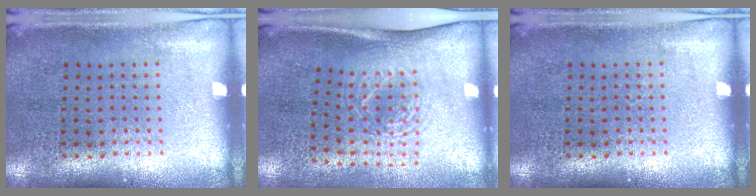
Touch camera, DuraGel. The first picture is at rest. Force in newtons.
{"total": 1.7, "press": 1.3, "slide": 1.2}
{"total": 0.0}